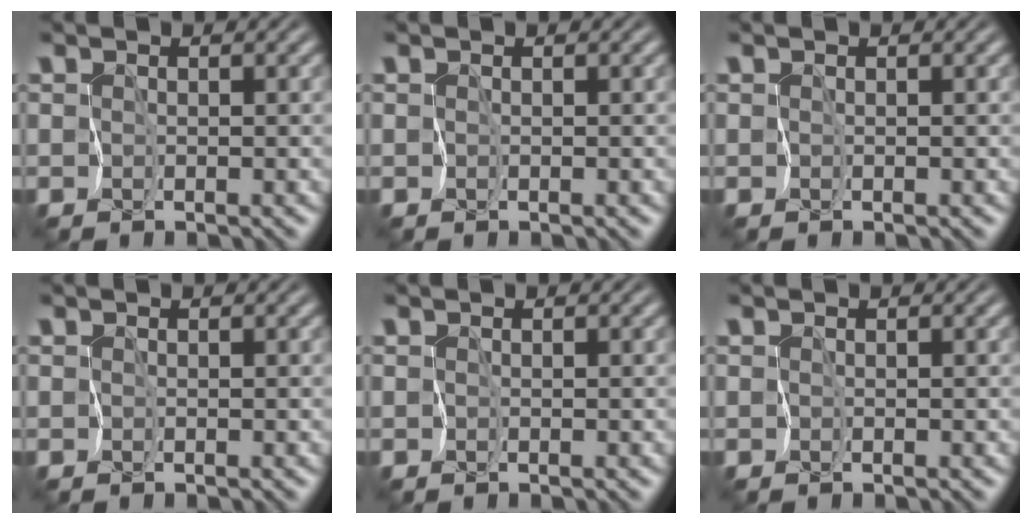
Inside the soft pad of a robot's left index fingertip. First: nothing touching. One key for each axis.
{"total": 0.0}
{"total": 0.0}
{"total": 0.0}
{"total": 0.0}
{"total": 0.0}